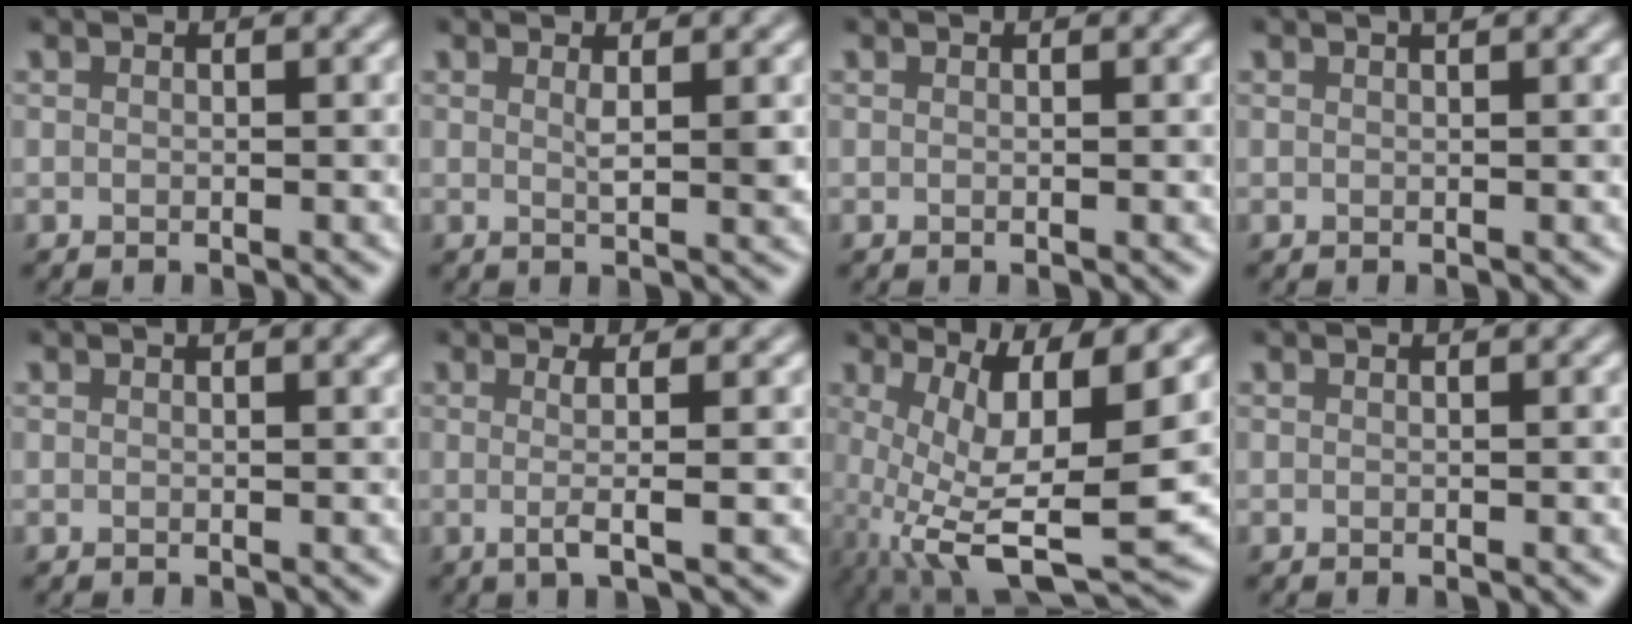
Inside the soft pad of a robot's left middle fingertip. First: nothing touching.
{"total": 1.6, "force": [0.7, 0.2, 1.4], "torque": [-0.023, -0.002, 0.009]}
{"total": 0.0}
{"total": 0.7, "force": [0.5, 0.1, 0.5], "torque": [-0.006, 0.002, 0.008]}
{"total": 1.2, "force": [0.7, 0.3, 0.9], "torque": [-0.007, 0.004, 0.010]}
{"total": 3.1, "force": [0.0, 0.7, 3.0], "torque": [-0.050, -0.004, -0.007]}
{"total": 10.5, "force": [-0.1, 2.9, 10.1], "torque": [-0.180, -0.014, 0.008]}
{"total": 0.0}